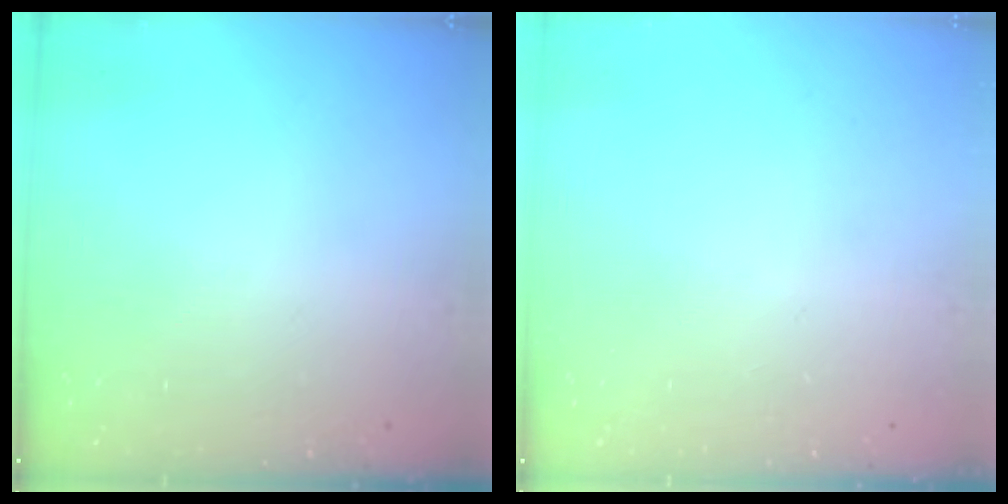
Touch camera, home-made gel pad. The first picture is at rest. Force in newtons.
{"total": 0.0}